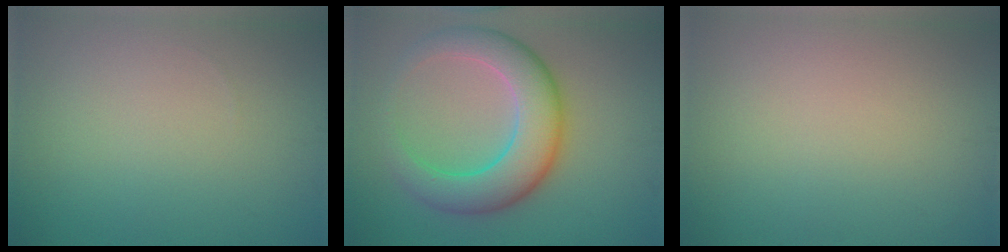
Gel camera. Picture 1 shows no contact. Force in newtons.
{"total": 7.5, "press": 7.5, "slide": 0.3}
{"total": 0.0}